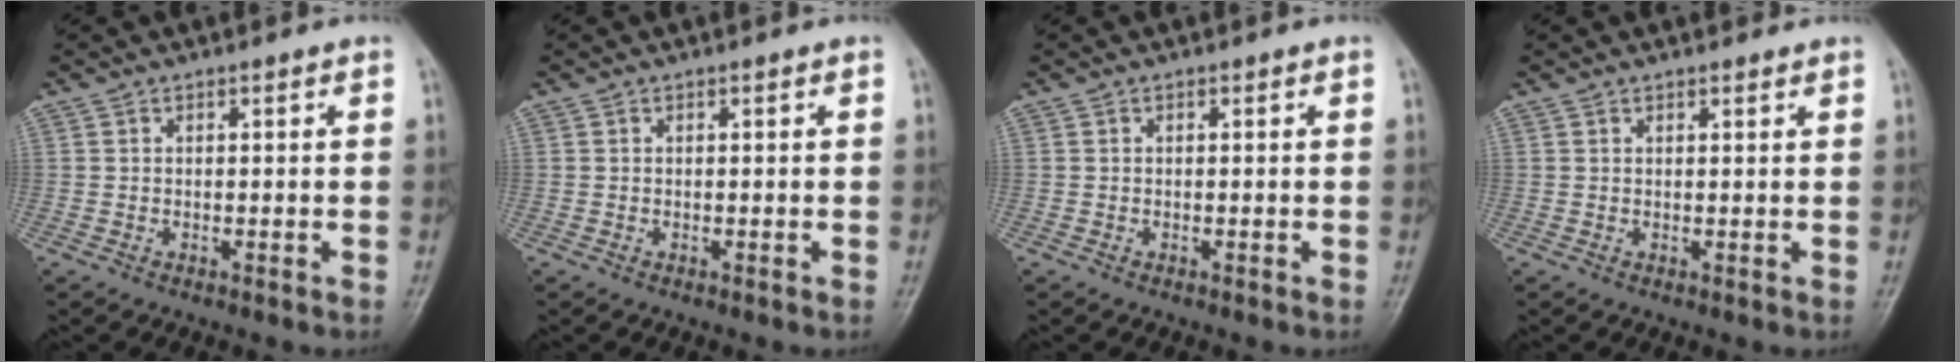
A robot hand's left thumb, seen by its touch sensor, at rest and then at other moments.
{"total": 0.0}
{"total": 0.0}
{"total": 1.6, "force": [1.4, 0.5, 0.7], "torque": [-0.005, -0.003, 0.019]}